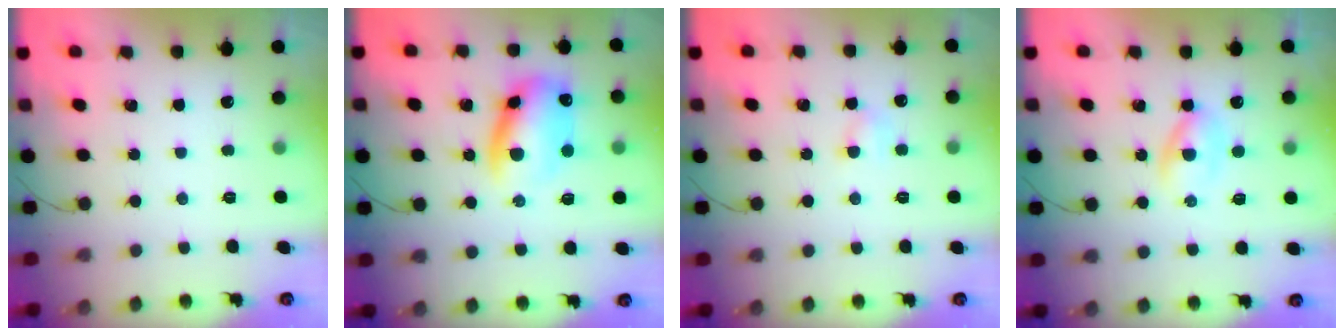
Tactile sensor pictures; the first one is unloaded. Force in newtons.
{"total": 12.6, "press": 12.4, "slide": 2.3}
{"total": 3.9, "press": 3.8, "slide": 0.8}
{"total": 4.0, "press": 3.7, "slide": 1.3}